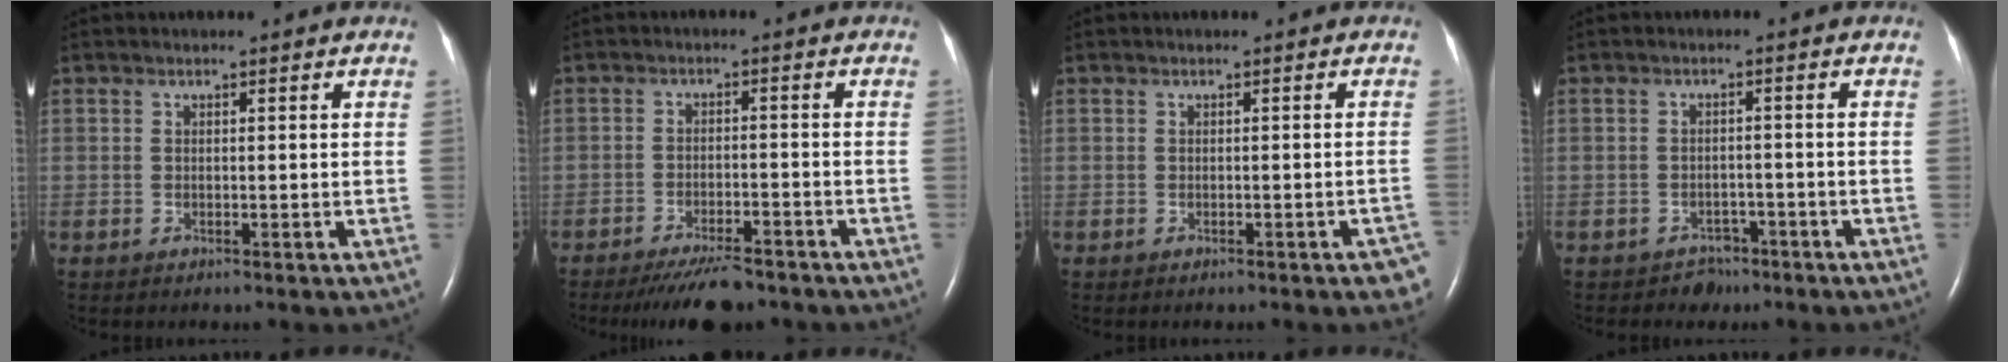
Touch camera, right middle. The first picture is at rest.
{"total": 7.3, "force": [-6.3, 1.4, 3.5], "torque": [-0.058, -0.015, -0.102]}
{"total": 3.3, "force": [-2.6, 0.7, 2.0], "torque": [0.001, 0.000, -0.030]}
{"total": 2.8, "force": [-2.0, 2.0, -0.1], "torque": [-0.005, 0.010, -0.027]}